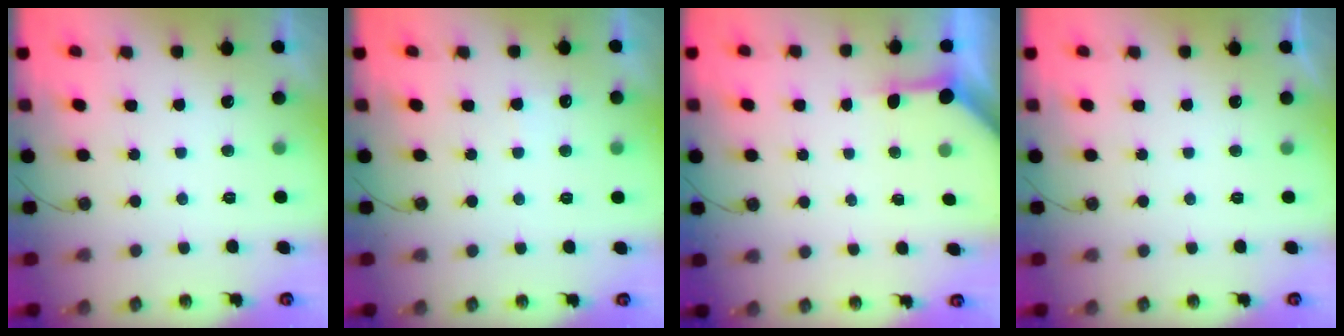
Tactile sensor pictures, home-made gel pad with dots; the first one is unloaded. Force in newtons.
{"total": 3.5, "press": 3.5, "slide": 0.6}
{"total": 3.4, "press": 3.4, "slide": 0.4}
{"total": 0.0}